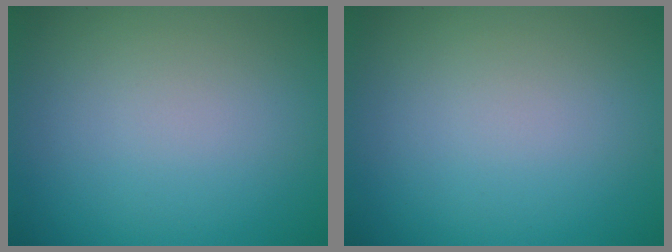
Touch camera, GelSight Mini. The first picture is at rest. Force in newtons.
{"total": 0.0}